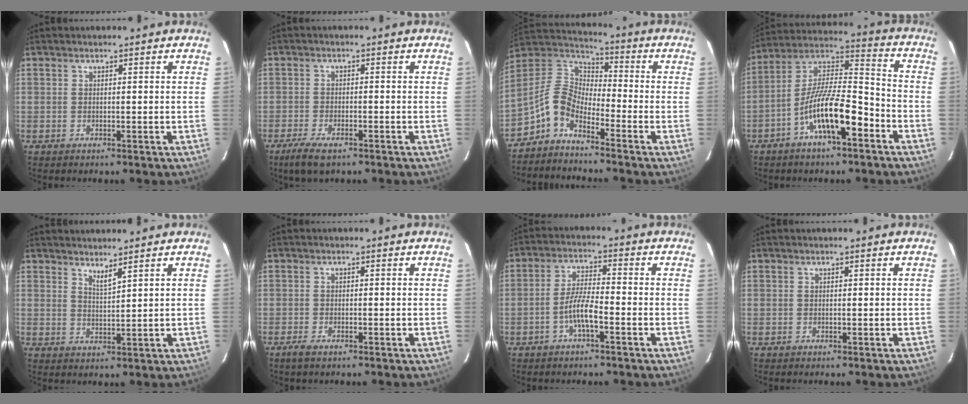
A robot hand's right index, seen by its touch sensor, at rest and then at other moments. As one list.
[{"total": 6.0, "force": [-4.3, 2.0, 3.8], "torque": [-0.097, -0.017, -0.079]}, {"total": 8.2, "force": [-5.5, 3.6, 4.8], "torque": [-0.108, 0.028, -0.128]}, {"total": 14.4, "force": [-7.3, 3.8, 11.8], "torque": [-0.216, 0.007, -0.133]}, {"total": 2.6, "force": [2.3, -0.1, 1.4], "torque": [-0.025, -0.004, 0.036]}, {"total": 2.5, "force": [-1.9, 0.7, 1.6], "torque": [-0.039, -0.005, -0.037]}, {"total": 5.5, "force": [-2.7, 0.8, 4.7], "torque": [-0.098, 0.008, -0.053]}, {"total": 0.0}]